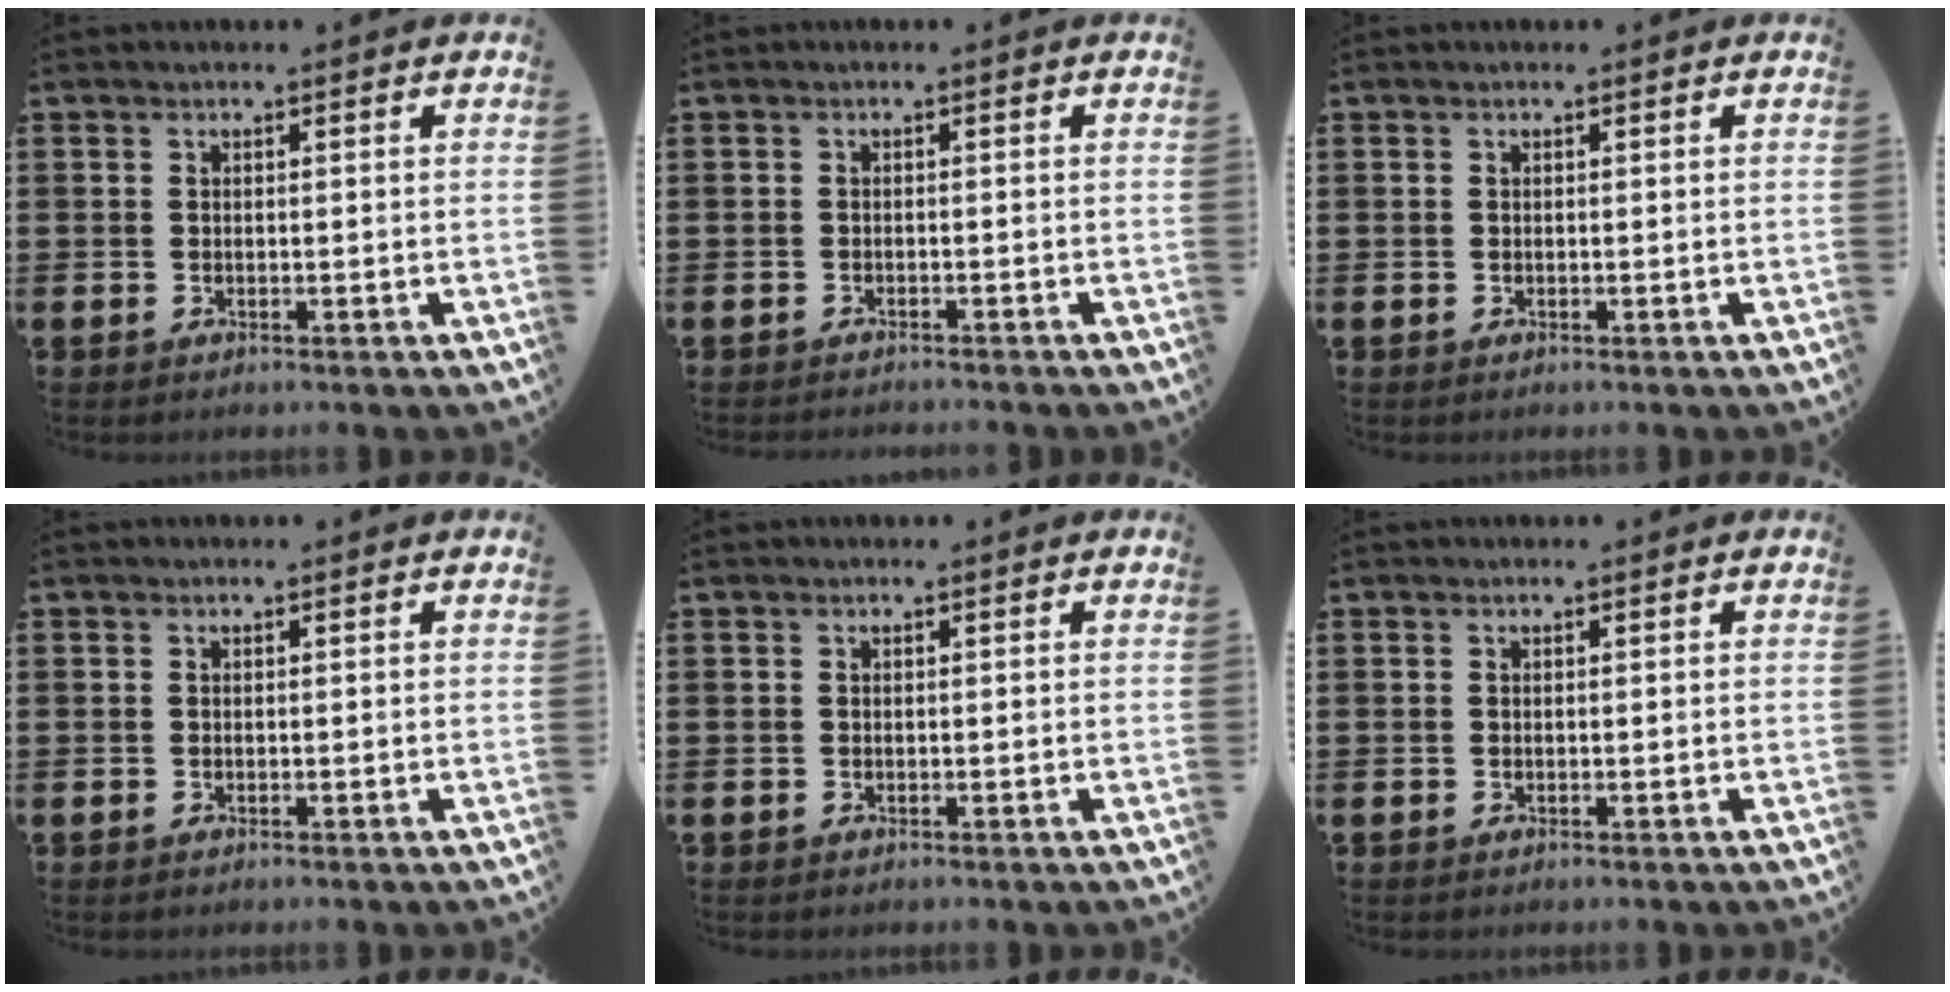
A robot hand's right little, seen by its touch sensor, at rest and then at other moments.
{"total": 0.7, "force": [-0.7, -0.1, 0.0], "torque": [0.000, -0.001, -0.014]}
{"total": 0.0}
{"total": 0.0}
{"total": 0.0}
{"total": 0.0}